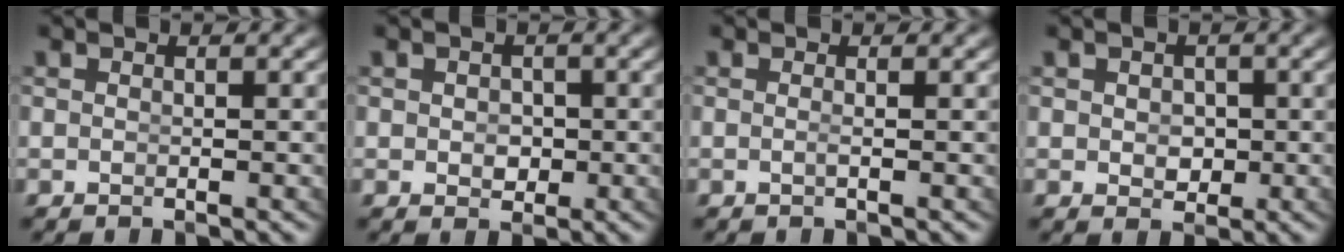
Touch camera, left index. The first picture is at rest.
{"total": 1.4, "force": [-0.1, 1.1, 0.8], "torque": [-0.012, -0.011, 0.005]}
{"total": 0.7, "force": [-0.3, -0.4, 0.4], "torque": [-0.010, -0.006, -0.003]}
{"total": 1.6, "force": [0.1, 1.3, 1.0], "torque": [-0.014, -0.013, 0.010]}